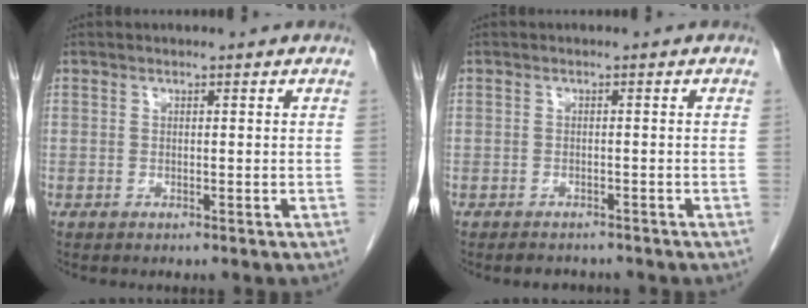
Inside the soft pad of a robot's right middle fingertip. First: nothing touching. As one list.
[{"total": 3.0, "force": [-2.7, 1.2, 0.6], "torque": [-0.012, -0.003, -0.034]}]